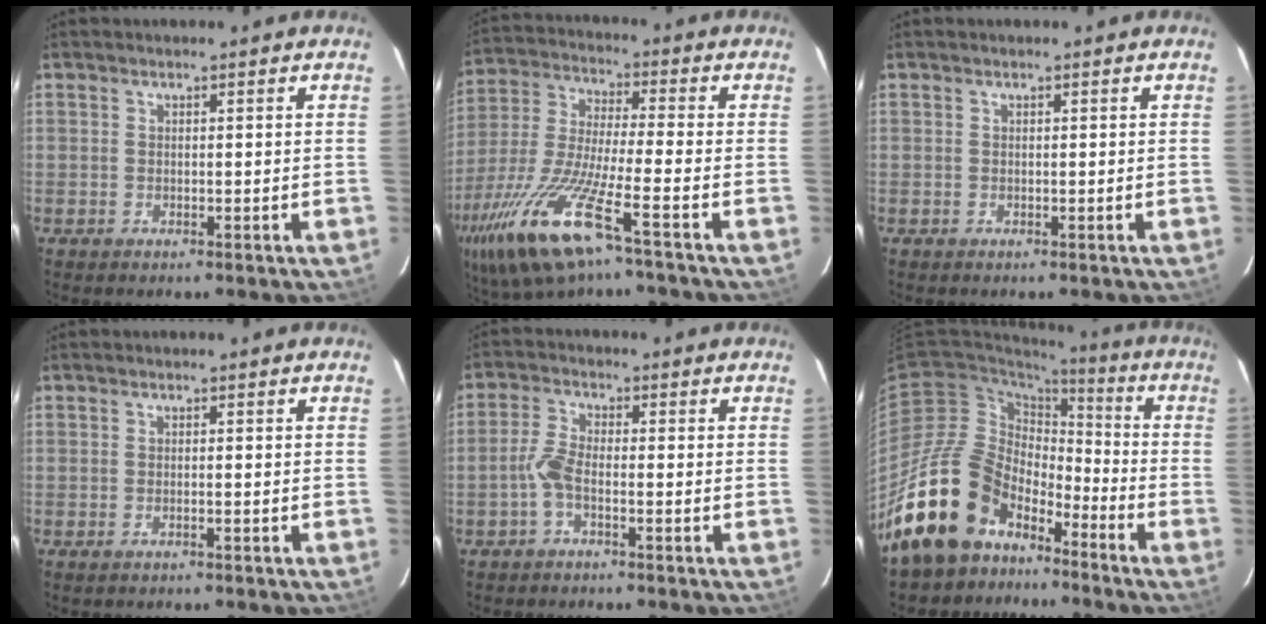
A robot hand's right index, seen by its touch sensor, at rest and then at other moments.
{"total": 19.2, "force": [-10.8, 2.8, 15.6], "torque": [-0.333, -0.044, -0.208]}
{"total": 0.0}
{"total": 1.0, "force": [-0.7, 0.0, 0.7], "torque": [-0.015, 0.002, -0.013]}
{"total": 3.7, "force": [-1.7, 1.1, 3.1], "torque": [-0.074, 0.007, -0.038]}
{"total": 18.3, "force": [-13.4, 10.4, 6.7], "torque": [-0.145, 0.021, -0.233]}